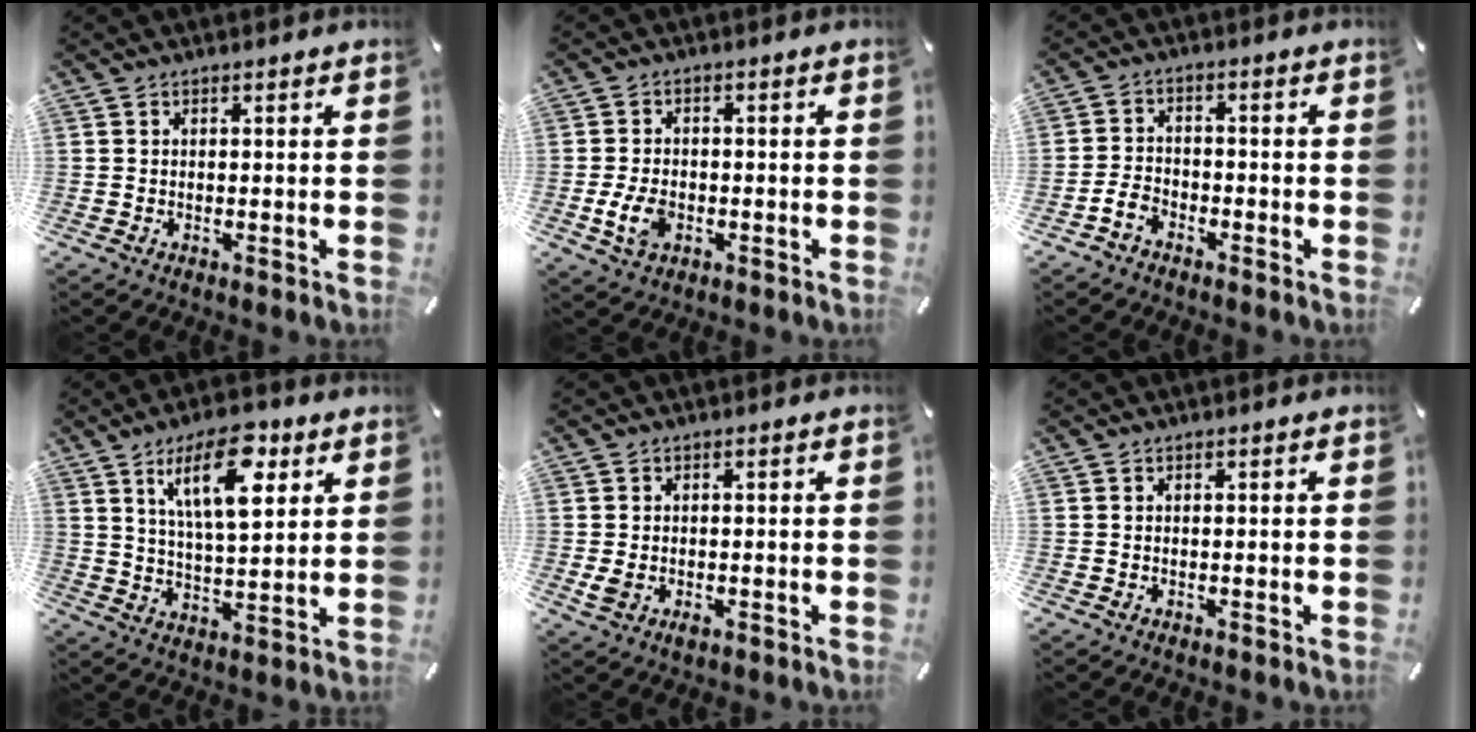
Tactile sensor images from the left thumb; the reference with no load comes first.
{"total": 5.8, "force": [-1.8, 4.0, 3.8], "torque": [-0.087, 0.004, -0.033]}
{"total": 4.1, "force": [-2.7, 2.5, 1.6], "torque": [-0.033, 0.014, -0.053]}
{"total": 15.3, "force": [7.7, 6.5, 11.4], "torque": [-0.193, -0.020, 0.127]}
{"total": 2.4, "force": [-0.7, 1.6, 1.7], "torque": [-0.033, 0.000, -0.010]}
{"total": 0.0}